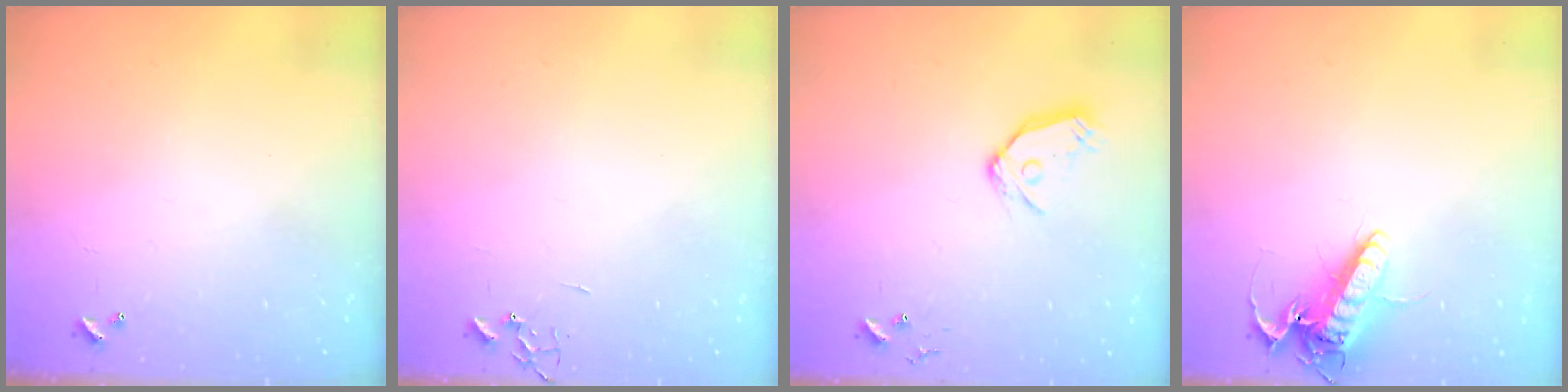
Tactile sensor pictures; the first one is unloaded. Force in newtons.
{"total": 0.0}
{"total": 9.6, "press": 9.6, "slide": 1.0}
{"total": 14.8, "press": 14.6, "slide": 2.4}